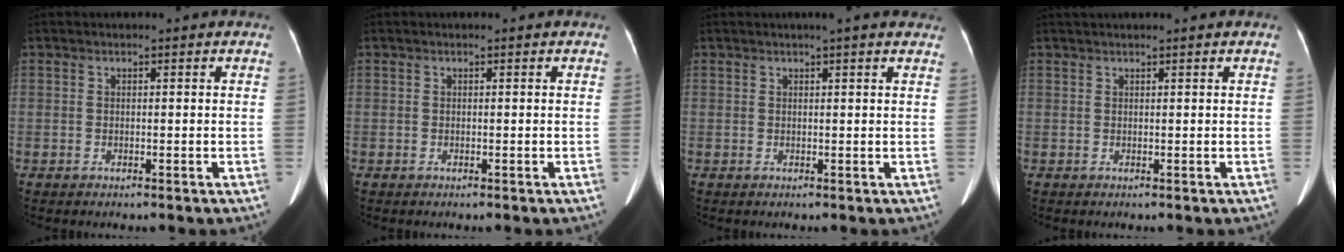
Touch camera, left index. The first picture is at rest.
{"total": 0.0}
{"total": 5.6, "force": [4.7, 0.5, 3.0], "torque": [-0.039, 0.017, 0.046]}
{"total": 2.8, "force": [2.4, -0.1, 1.4], "torque": [-0.013, 0.038, 0.039]}